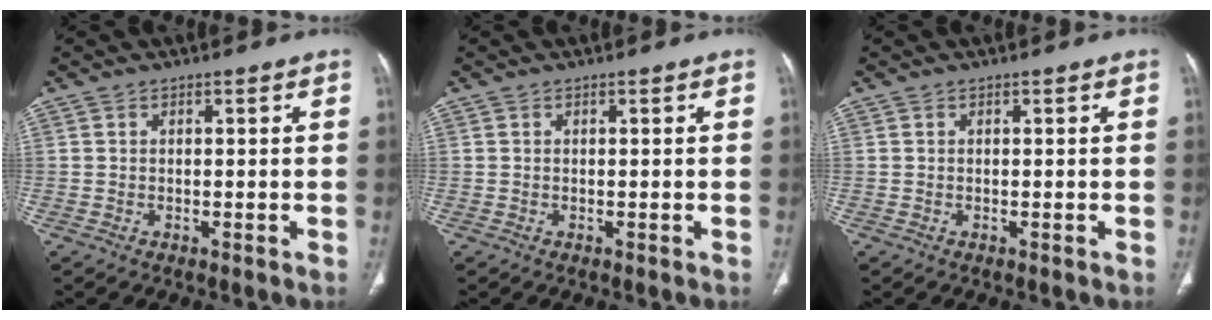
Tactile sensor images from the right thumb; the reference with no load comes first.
{"total": 0.0}
{"total": 0.0}